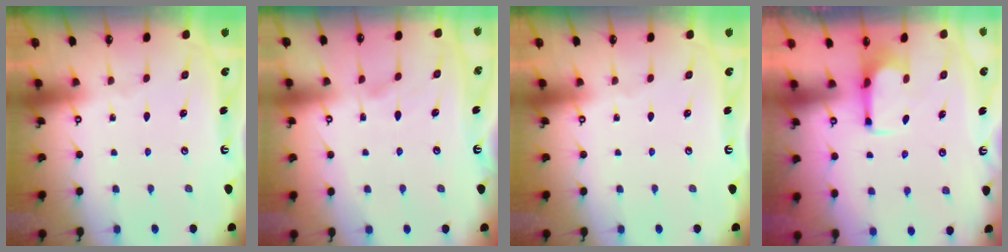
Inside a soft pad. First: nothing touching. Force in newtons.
{"total": 1.2, "press": 0.8, "slide": 0.9}
{"total": 0.0}
{"total": 2.7, "press": 2.6, "slide": 0.9}